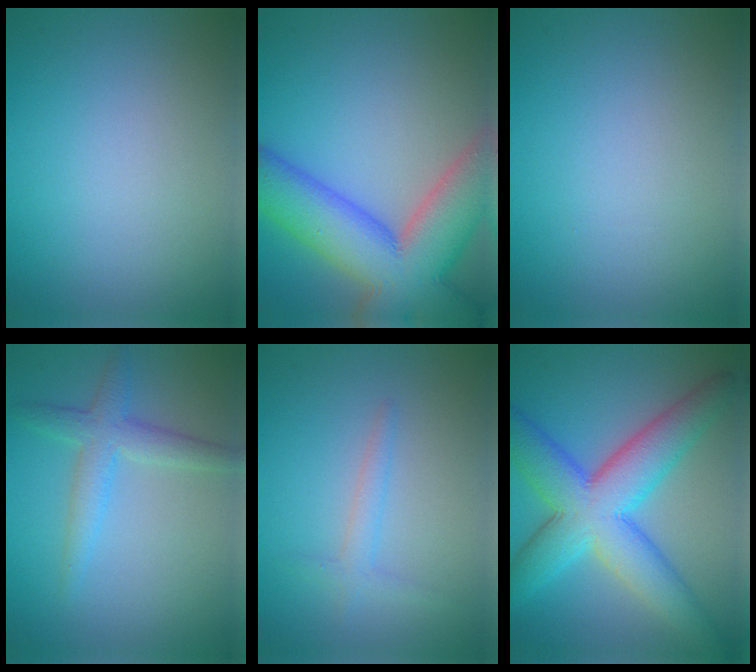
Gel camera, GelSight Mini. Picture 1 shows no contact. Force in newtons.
{"total": 12.9, "press": 12.9, "slide": 1.0}
{"total": 0.0}
{"total": 3.2, "press": 3.2, "slide": 0.1}
{"total": 1.6, "press": 1.6, "slide": 0.1}
{"total": 9.5, "press": 9.5, "slide": 0.2}